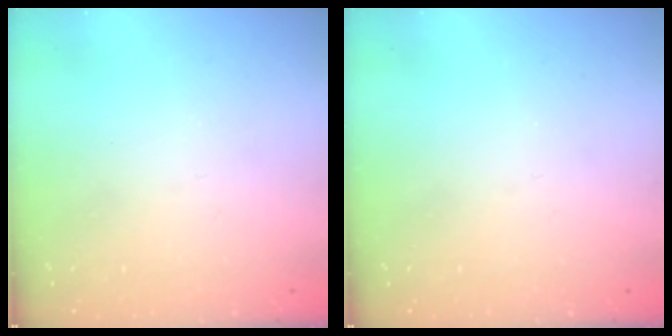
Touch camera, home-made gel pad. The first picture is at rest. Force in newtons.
{"total": 0.0}